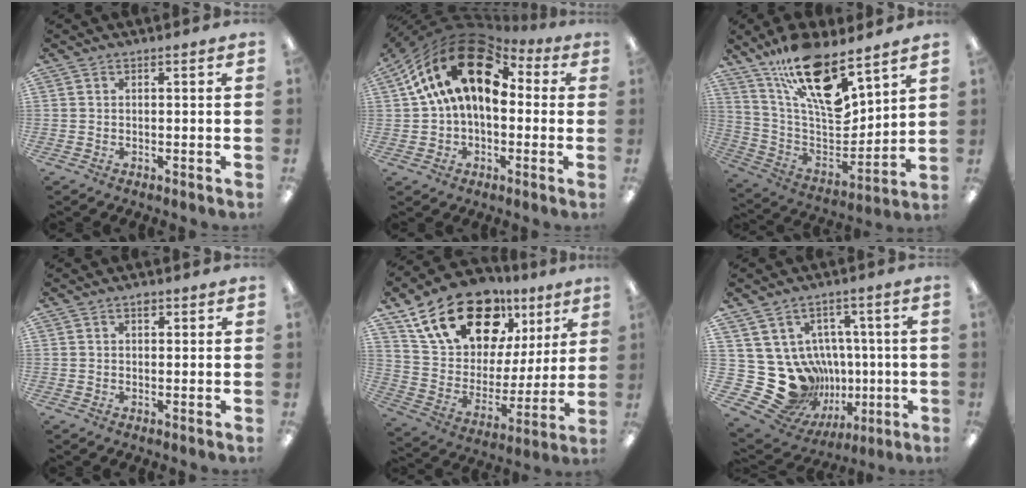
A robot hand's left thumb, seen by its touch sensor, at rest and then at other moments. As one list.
[{"total": 19.2, "force": [5.9, 11.9, 13.8], "torque": [-0.264, -0.010, 0.101]}, {"total": 19.7, "force": [13.2, 6.5, 13.0], "torque": [-0.244, -0.086, 0.228]}, {"total": 1.5, "force": [0.5, 0.9, 1.1], "torque": [-0.005, -0.004, 0.006]}, {"total": 21.5, "force": [13.5, 12.1, 11.7], "torque": [-0.203, -0.071, 0.246]}, {"total": 21.1, "force": [-2.8, 18.7, 9.3], "torque": [-0.185, -0.009, 0.016]}]